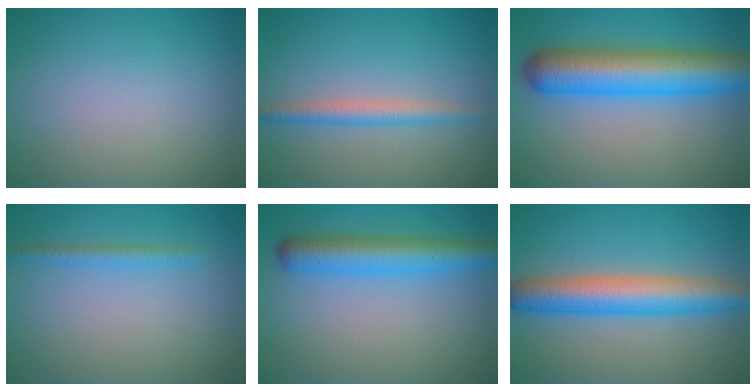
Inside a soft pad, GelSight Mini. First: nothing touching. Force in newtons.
{"total": 2.3, "press": 2.3, "slide": 0.1}
{"total": 9.5, "press": 9.5, "slide": 0.2}
{"total": 1.5, "press": 1.5, "slide": 0.2}
{"total": 5.2, "press": 5.2, "slide": 0.1}
{"total": 6.9, "press": 6.9, "slide": 0.1}